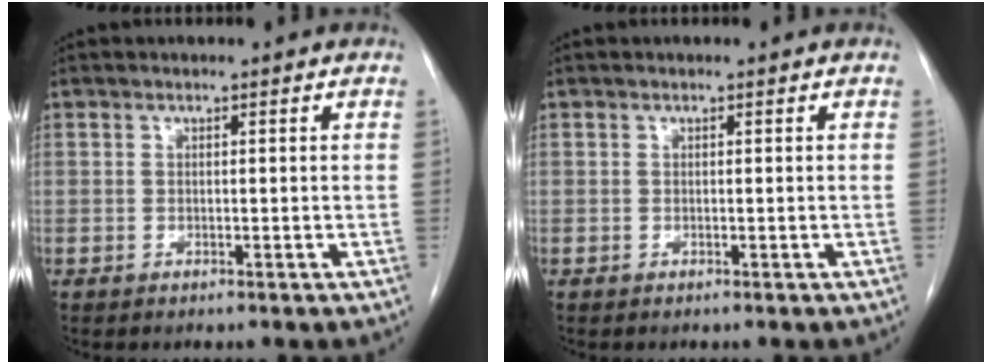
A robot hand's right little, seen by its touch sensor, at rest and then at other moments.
{"total": 0.0}